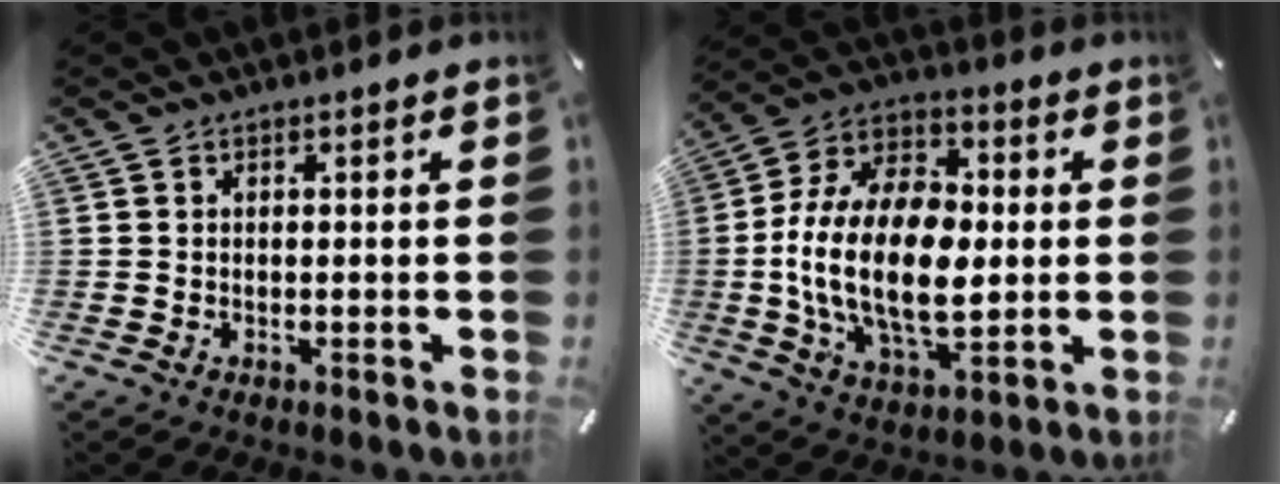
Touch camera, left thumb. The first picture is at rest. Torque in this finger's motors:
{"motor_torque": [1.25, 1.45, 2.42, 0.35, 0.37]}